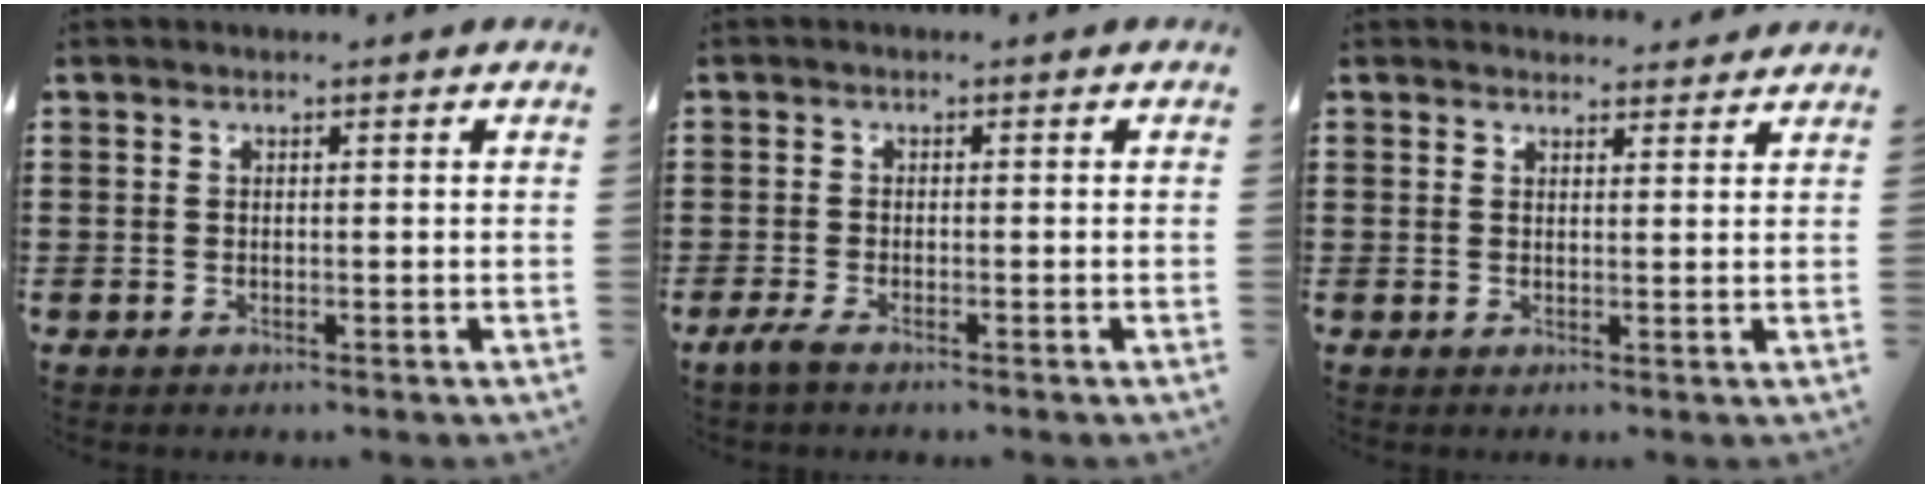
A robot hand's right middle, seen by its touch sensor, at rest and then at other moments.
{"total": 1.9, "force": [-1.3, 0.5, 1.3], "torque": [-0.038, -0.005, -0.030]}
{"total": 2.0, "force": [1.9, 0.4, 0.0], "torque": [0.003, -0.001, 0.036]}